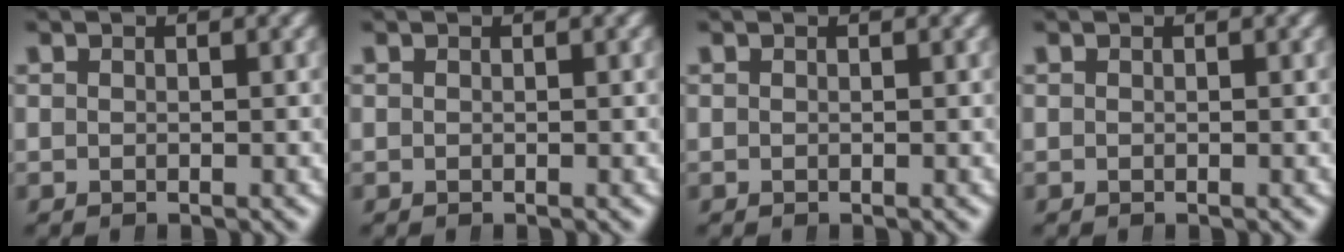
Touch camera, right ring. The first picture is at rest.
{"total": 0.0}
{"total": 0.0}
{"total": 0.0}